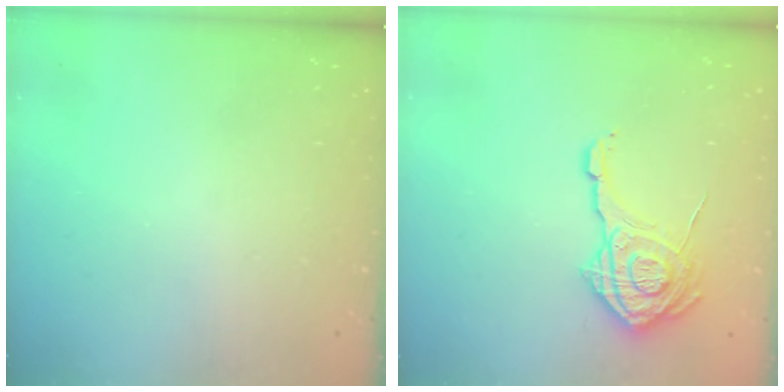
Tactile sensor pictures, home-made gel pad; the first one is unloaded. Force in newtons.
{"total": 16.6, "press": 16.6, "slide": 1.2}